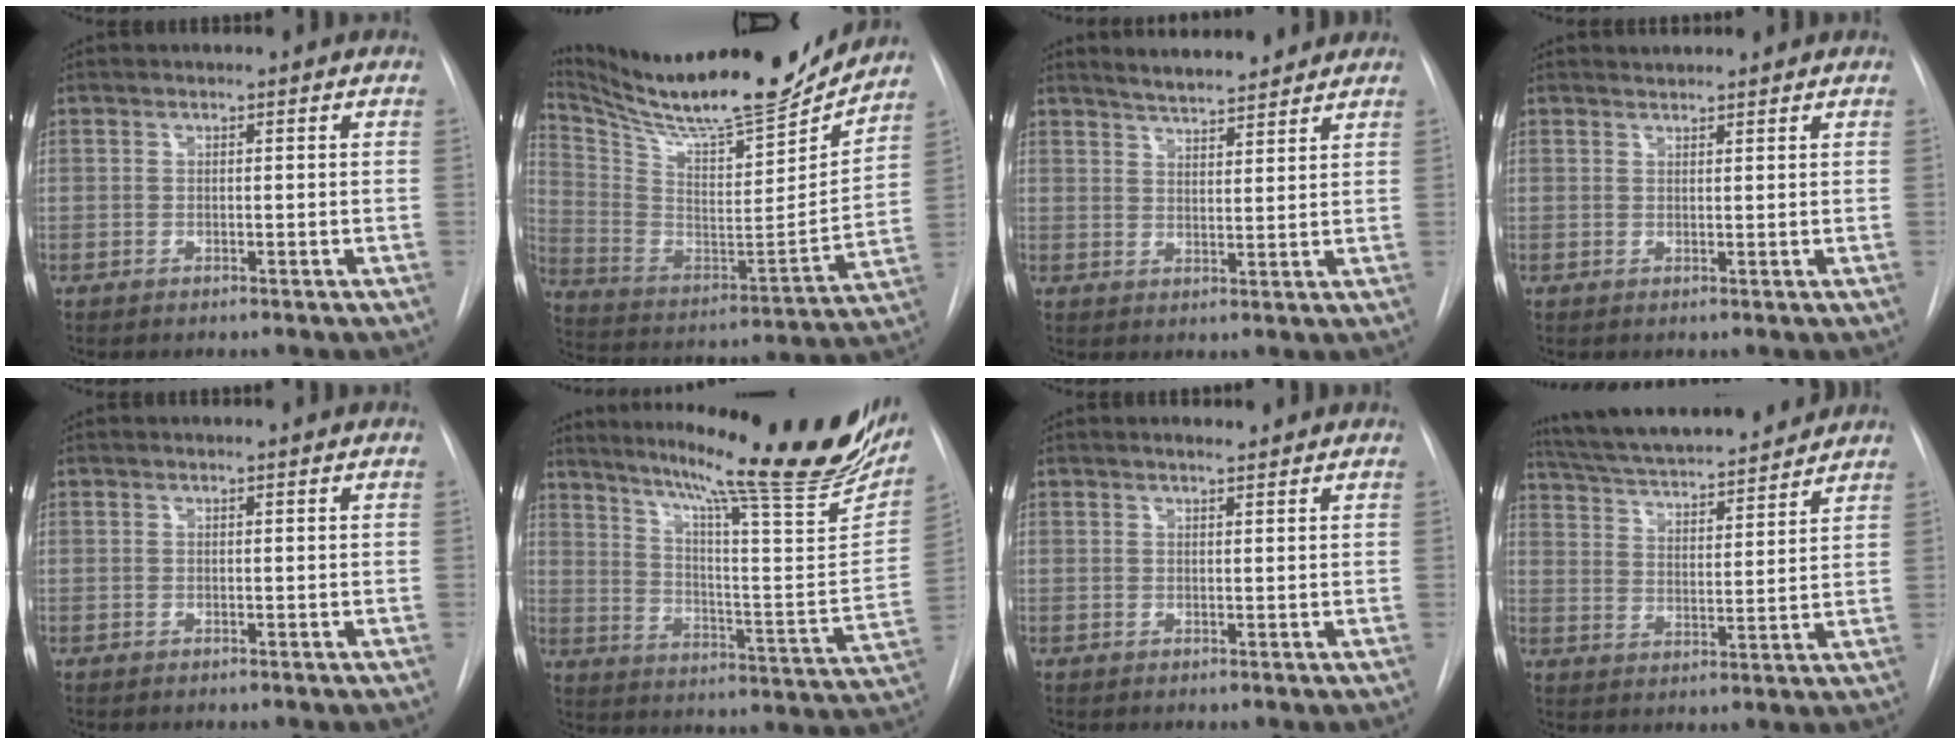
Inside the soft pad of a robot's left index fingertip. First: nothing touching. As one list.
[{"total": 24.1, "force": [22.0, 2.8, 9.3], "torque": [-0.180, -0.053, 0.344]}, {"total": 7.7, "force": [7.2, 1.3, 2.6], "torque": [-0.042, 0.010, 0.106]}, {"total": 2.1, "force": [2.1, 0.3, 0.1], "torque": [-0.008, 0.018, 0.035]}, {"total": 0.6, "force": [0.5, -0.1, 0.1], "torque": [-0.003, 0.000, 0.007]}, {"total": 29.3, "force": [23.2, 1.8, 17.8], "torque": [-0.259, -0.072, 0.309]}, {"total": 2.0, "force": [1.9, 0.3, 0.7], "torque": [-0.015, 0.011, 0.030]}, {"total": 19.0, "force": [17.2, 2.6, 7.7], "torque": [-0.136, 0.021, 0.262]}]